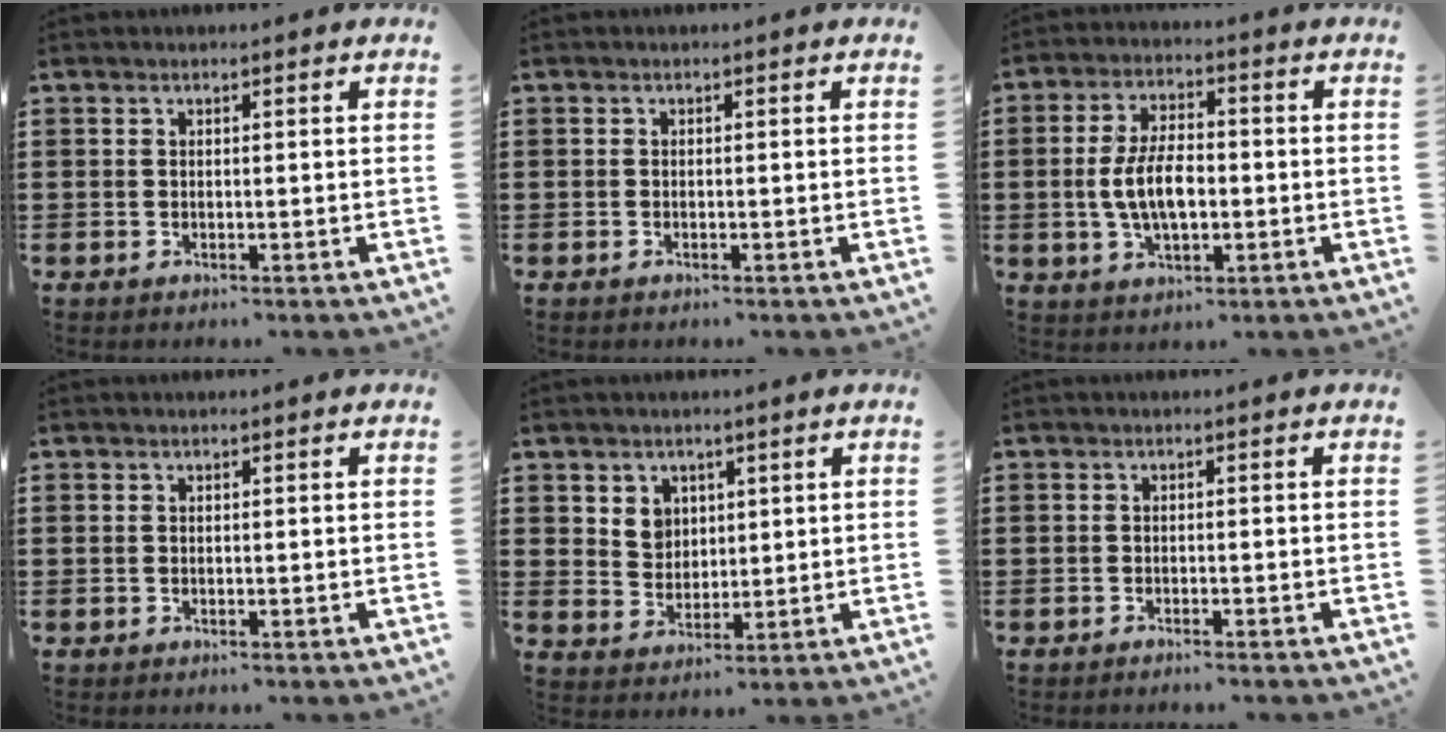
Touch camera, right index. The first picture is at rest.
{"total": 0.0}
{"total": 7.6, "force": [-0.8, 3.6, 6.6], "torque": [-0.147, -0.001, -0.021]}
{"total": 0.0}
{"total": 4.4, "force": [2.2, 3.7, 0.9], "torque": [-0.025, 0.009, 0.040]}
{"total": 0.8, "force": [-0.8, -0.1, 0.2], "torque": [-0.006, -0.001, -0.016]}